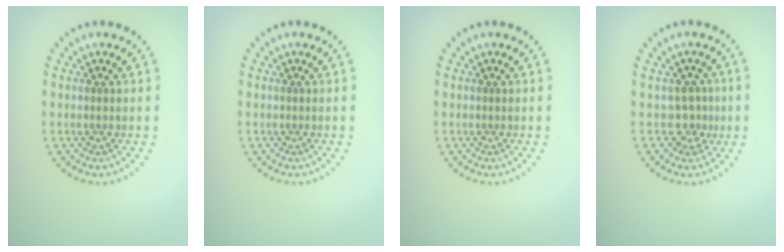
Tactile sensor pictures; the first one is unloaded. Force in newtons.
{"total": 0.0}
{"total": 0.0}
{"total": 2.0, "press": 1.4, "slide": 1.5}